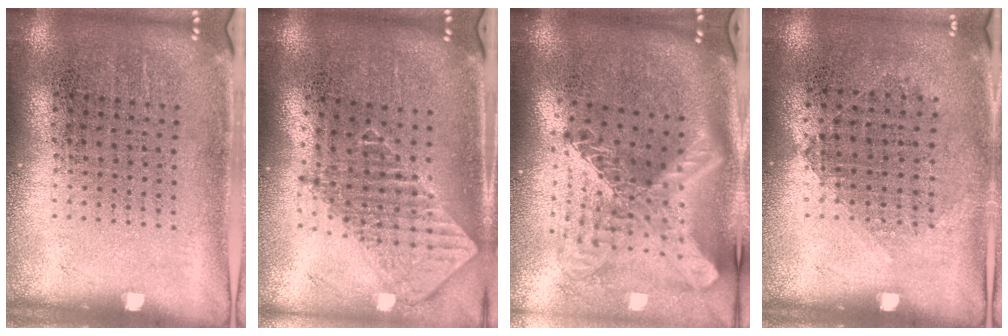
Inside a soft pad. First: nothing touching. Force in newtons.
{"total": 2.0, "press": 1.6, "slide": 1.2}
{"total": 3.0, "press": 2.1, "slide": 2.1}
{"total": 1.0, "press": 0.9, "slide": 0.4}